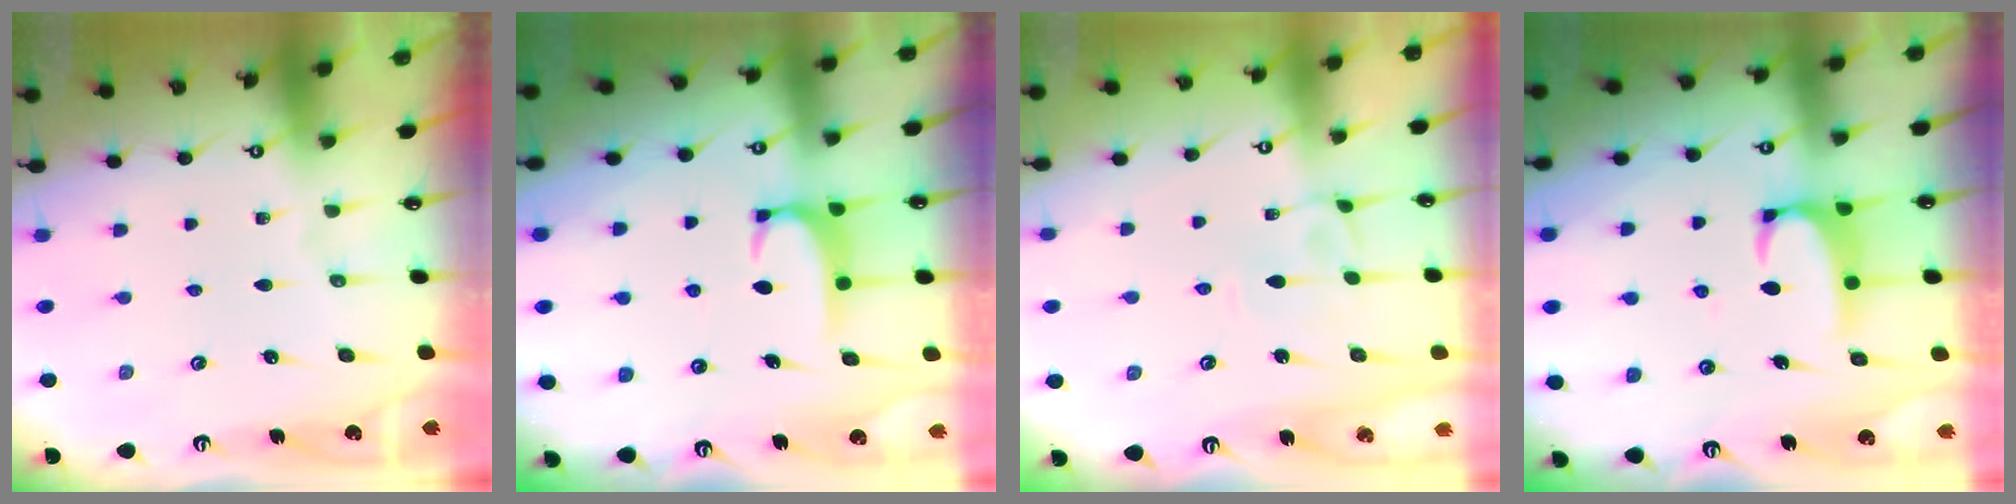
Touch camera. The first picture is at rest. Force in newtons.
{"total": 2.0, "press": 1.9, "slide": 0.5}
{"total": 3.5, "press": 3.5, "slide": 0.1}
{"total": 1.8, "press": 1.7, "slide": 0.6}